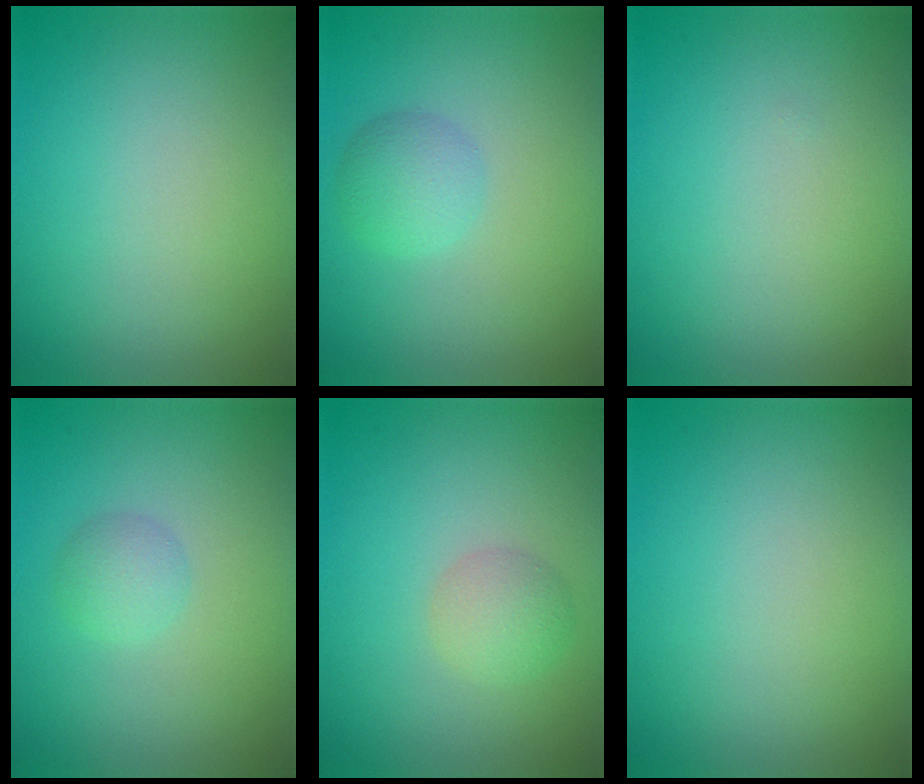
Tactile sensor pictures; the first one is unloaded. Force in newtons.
{"total": 2.6, "press": 2.6, "slide": 0.1}
{"total": 0.0}
{"total": 1.8, "press": 1.8, "slide": 0.2}
{"total": 2.2, "press": 2.2, "slide": 0.0}
{"total": 0.0}